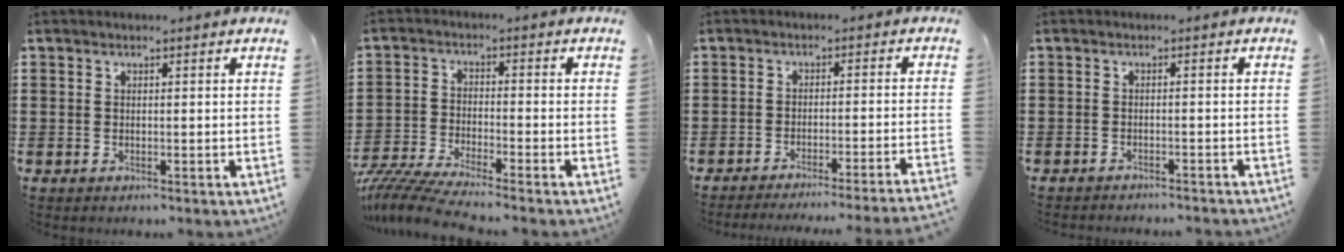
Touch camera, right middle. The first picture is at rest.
{"total": 5.4, "force": [-5.2, -0.2, 1.6], "torque": [-0.056, -0.020, -0.109]}
{"total": 2.9, "force": [-2.7, -0.7, 0.9], "torque": [-0.017, -0.002, -0.057]}
{"total": 1.3, "force": [-1.3, 0.0, -0.1], "torque": [-0.001, 0.003, -0.029]}